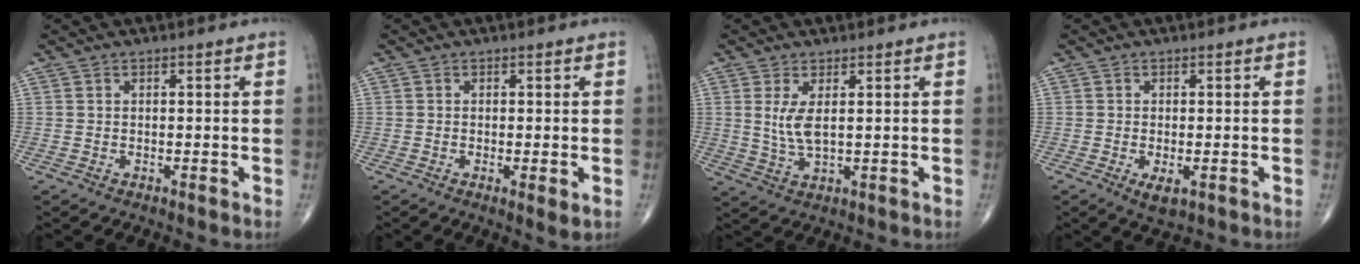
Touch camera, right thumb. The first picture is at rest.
{"total": 2.3, "force": [-0.4, 0.6, 2.2], "torque": [-0.041, -0.010, -0.010]}
{"total": 6.6, "force": [1.7, 2.5, 5.9], "torque": [-0.129, -0.017, 0.045]}
{"total": 3.1, "force": [-1.1, 1.4, 2.6], "torque": [-0.045, -0.007, -0.015]}